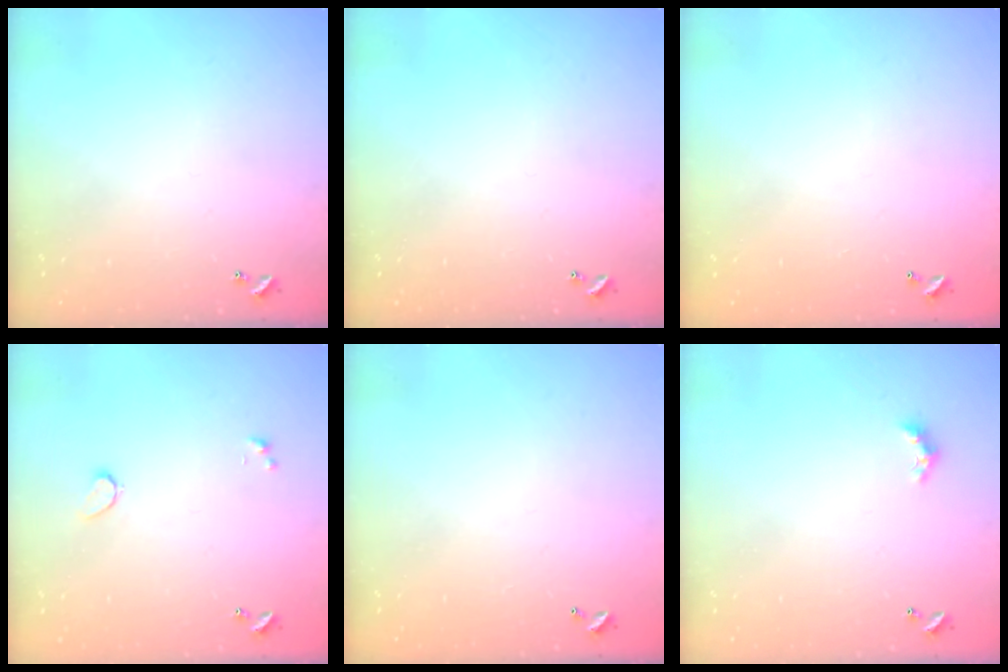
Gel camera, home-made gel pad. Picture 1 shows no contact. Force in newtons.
{"total": 0.0}
{"total": 2.8, "press": 2.8, "slide": 0.1}
{"total": 0.6, "press": 0.0, "slide": 0.6}
{"total": 2.8, "press": 2.8, "slide": 0.1}
{"total": 2.0, "press": 1.9, "slide": 0.6}